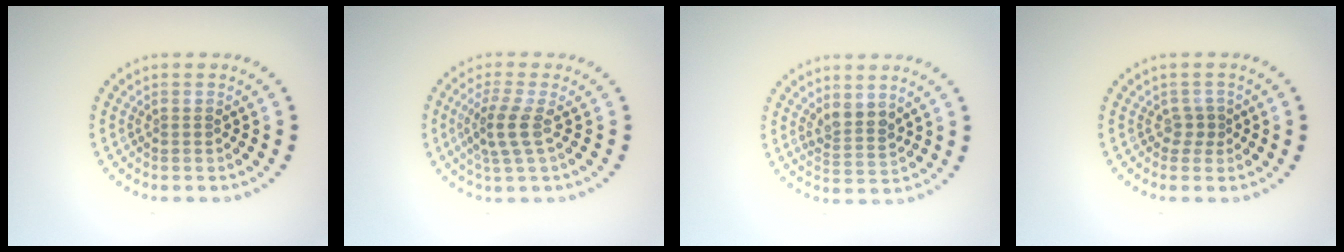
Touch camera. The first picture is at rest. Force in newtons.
{"total": 2.8, "press": 2.4, "slide": 1.4}
{"total": 2.2, "press": 1.9, "slide": 1.2}
{"total": 1.2, "press": 0.8, "slide": 0.8}